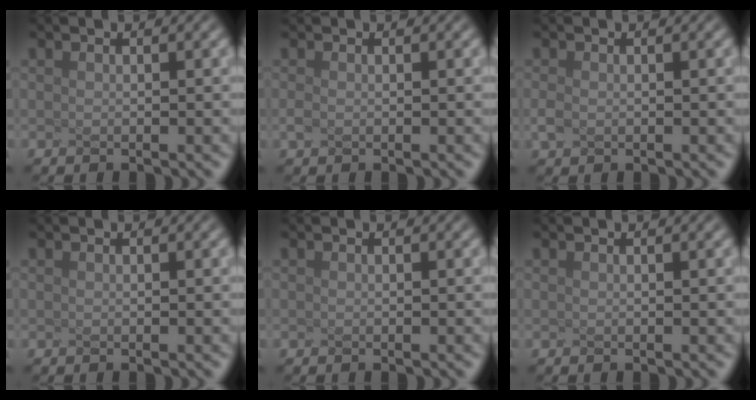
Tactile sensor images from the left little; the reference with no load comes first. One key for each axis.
{"total": 1.0, "fx": -0.5, "fy": -0.6, "fz": -0.6, "tx": -0.014, "ty": -0.009, "tz": 0.010}
{"total": 1.4, "fx": -0.9, "fy": -0.8, "fz": -0.8, "tx": -0.015, "ty": -0.014, "tz": 0.019}
{"total": 0.0}
{"total": 0.0}
{"total": 0.7, "fx": 0.5, "fy": 0.3, "fz": 0.4, "tx": -0.002, "ty": 0.012, "tz": 0.002}